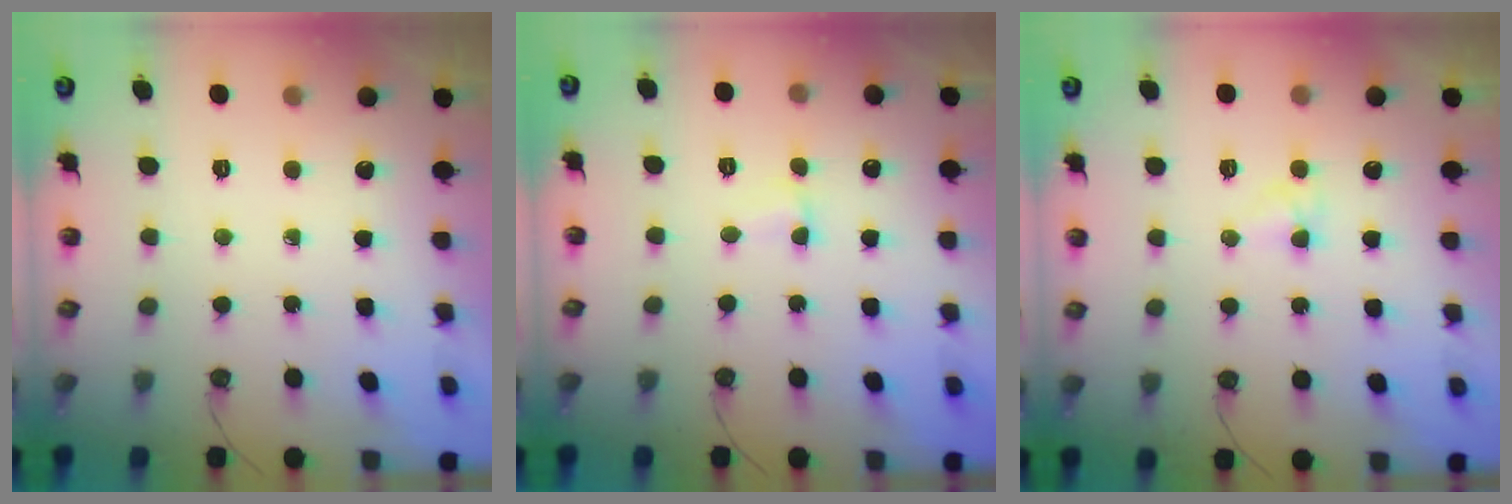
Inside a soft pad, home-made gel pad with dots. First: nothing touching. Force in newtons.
{"total": 1.3, "press": 1.2, "slide": 0.4}
{"total": 2.5, "press": 2.5, "slide": 0.3}